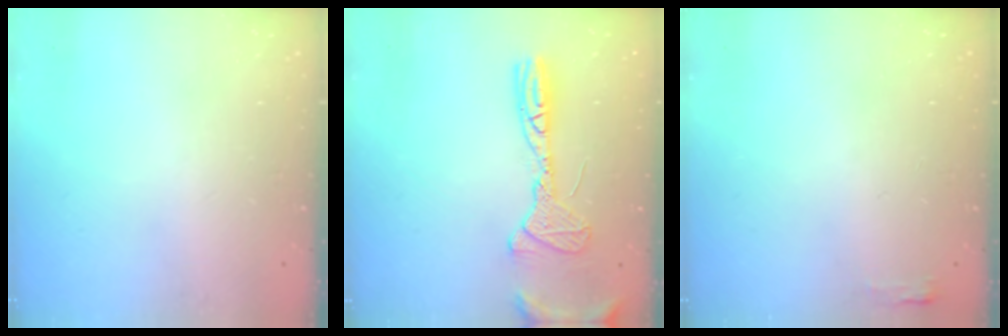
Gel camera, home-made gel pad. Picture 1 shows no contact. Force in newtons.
{"total": 12.5, "press": 12.3, "slide": 2.3}
{"total": 2.7, "press": 2.6, "slide": 0.8}